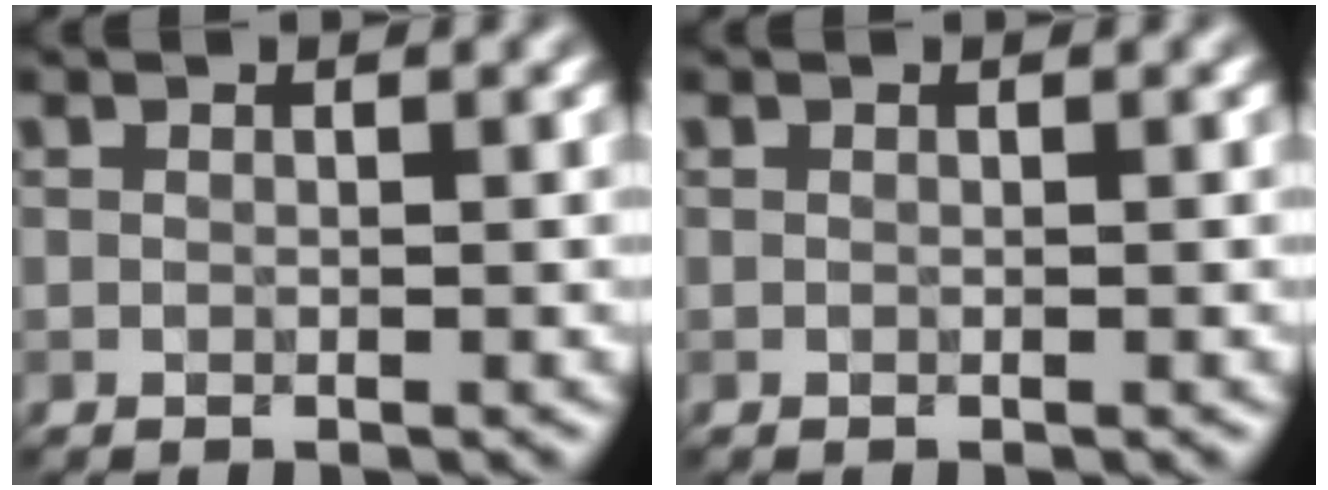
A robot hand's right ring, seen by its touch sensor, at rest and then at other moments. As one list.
[{"total": 0.0}]